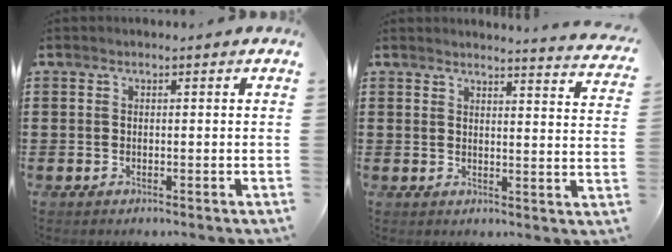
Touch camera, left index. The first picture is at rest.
{"total": 3.4, "force": [3.2, -0.8, 0.5], "torque": [-0.016, -0.025, 0.054]}